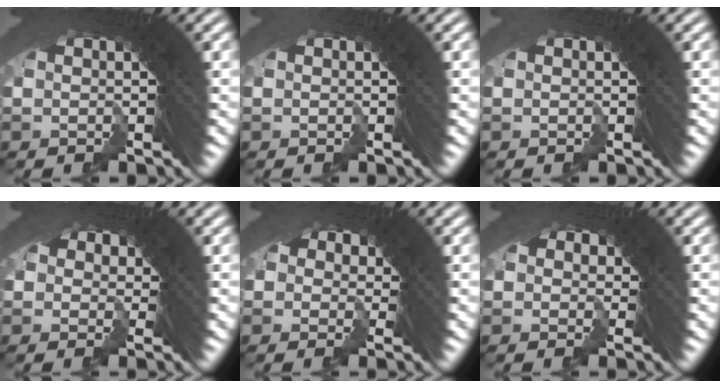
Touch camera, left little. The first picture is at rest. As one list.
[{"total": 1.7, "force": [-0.4, -1.0, -1.3], "torque": [0.020, -0.006, -0.003]}, {"total": 1.5, "force": [-0.4, -0.9, -1.2], "torque": [0.020, -0.005, -0.003]}, {"total": 3.5, "force": [-1.5, 3.2, -0.1], "torque": [-0.013, -0.028, -0.013]}, {"total": 3.5, "force": [-1.2, 3.3, -0.1], "torque": [-0.009, -0.022, -0.010]}, {"total": 3.1, "force": [-1.4, 2.7, -0.6], "torque": [0.003, -0.018, -0.017]}]